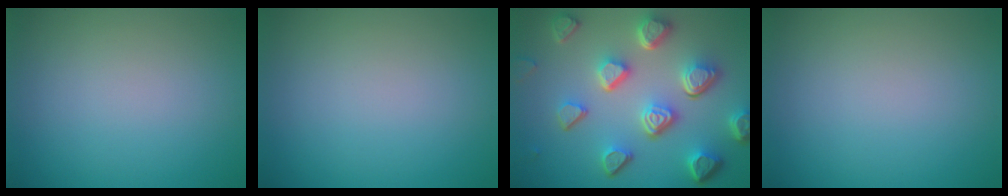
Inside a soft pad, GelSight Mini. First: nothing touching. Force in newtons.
{"total": 0.0}
{"total": 7.7, "press": 5.6, "slide": 5.3}
{"total": 0.0}